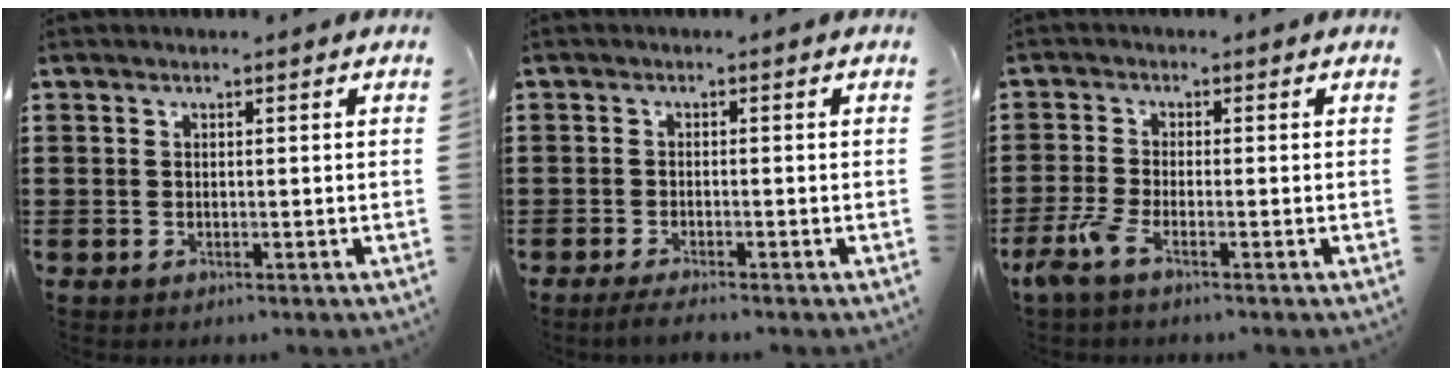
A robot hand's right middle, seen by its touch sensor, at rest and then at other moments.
{"total": 1.6, "force": [-1.4, -0.1, 0.7], "torque": [-0.012, 0.001, -0.026]}
{"total": 3.5, "force": [-2.3, 0.5, 2.7], "torque": [-0.081, -0.014, -0.049]}